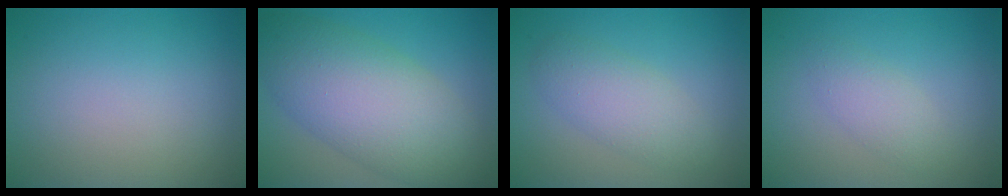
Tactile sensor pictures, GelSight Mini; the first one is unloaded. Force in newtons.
{"total": 9.5, "press": 9.5, "slide": 0.2}
{"total": 3.5, "press": 3.5, "slide": 0.1}
{"total": 2.0, "press": 2.0, "slide": 0.0}